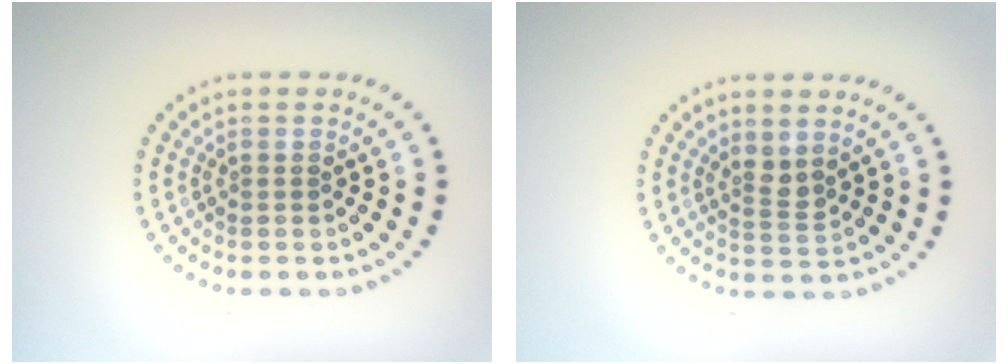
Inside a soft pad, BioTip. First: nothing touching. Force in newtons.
{"total": 1.7, "press": 1.3, "slide": 1.1}